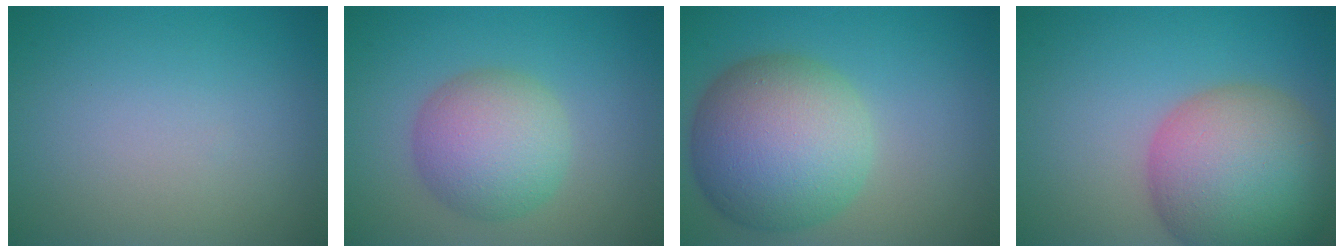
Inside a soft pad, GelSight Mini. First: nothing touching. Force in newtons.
{"total": 5.8, "press": 5.8, "slide": 0.2}
{"total": 10.4, "press": 10.4, "slide": 0.5}
{"total": 11.8, "press": 11.8, "slide": 0.7}